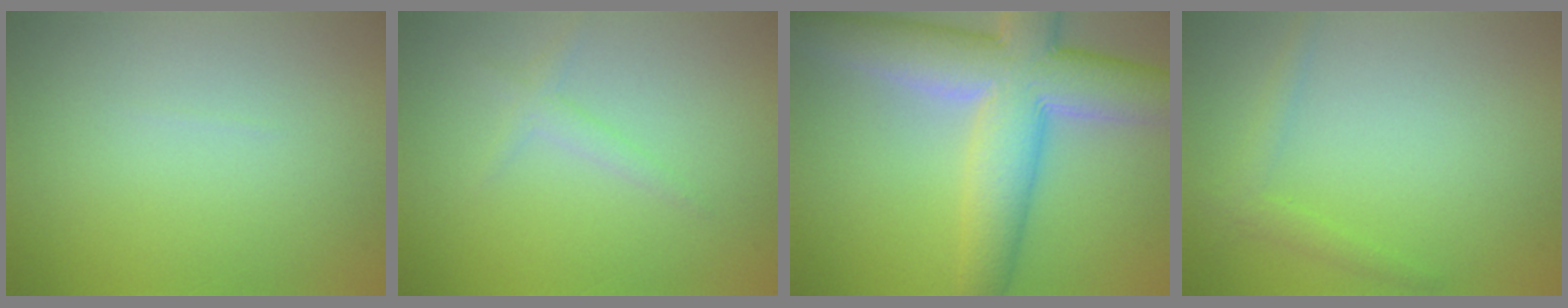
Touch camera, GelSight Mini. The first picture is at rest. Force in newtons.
{"total": 1.3, "press": 1.3, "slide": 0.1}
{"total": 10.7, "press": 10.6, "slide": 0.6}
{"total": 1.6, "press": 1.6, "slide": 0.1}